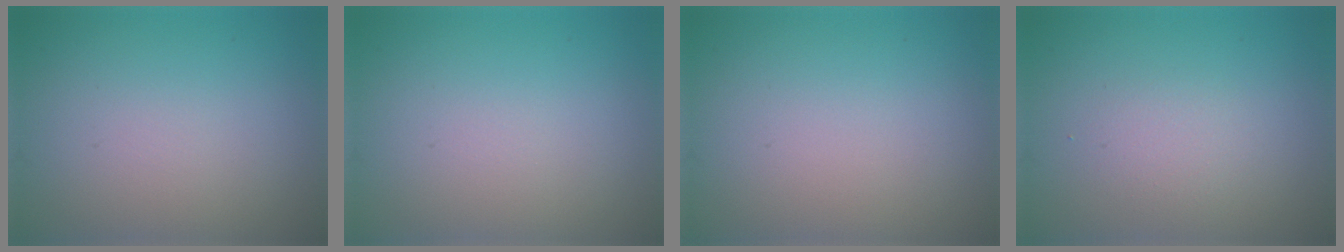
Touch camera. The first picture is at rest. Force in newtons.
{"total": 0.0}
{"total": 0.0}
{"total": 1.3, "press": 1.3, "slide": 0.1}